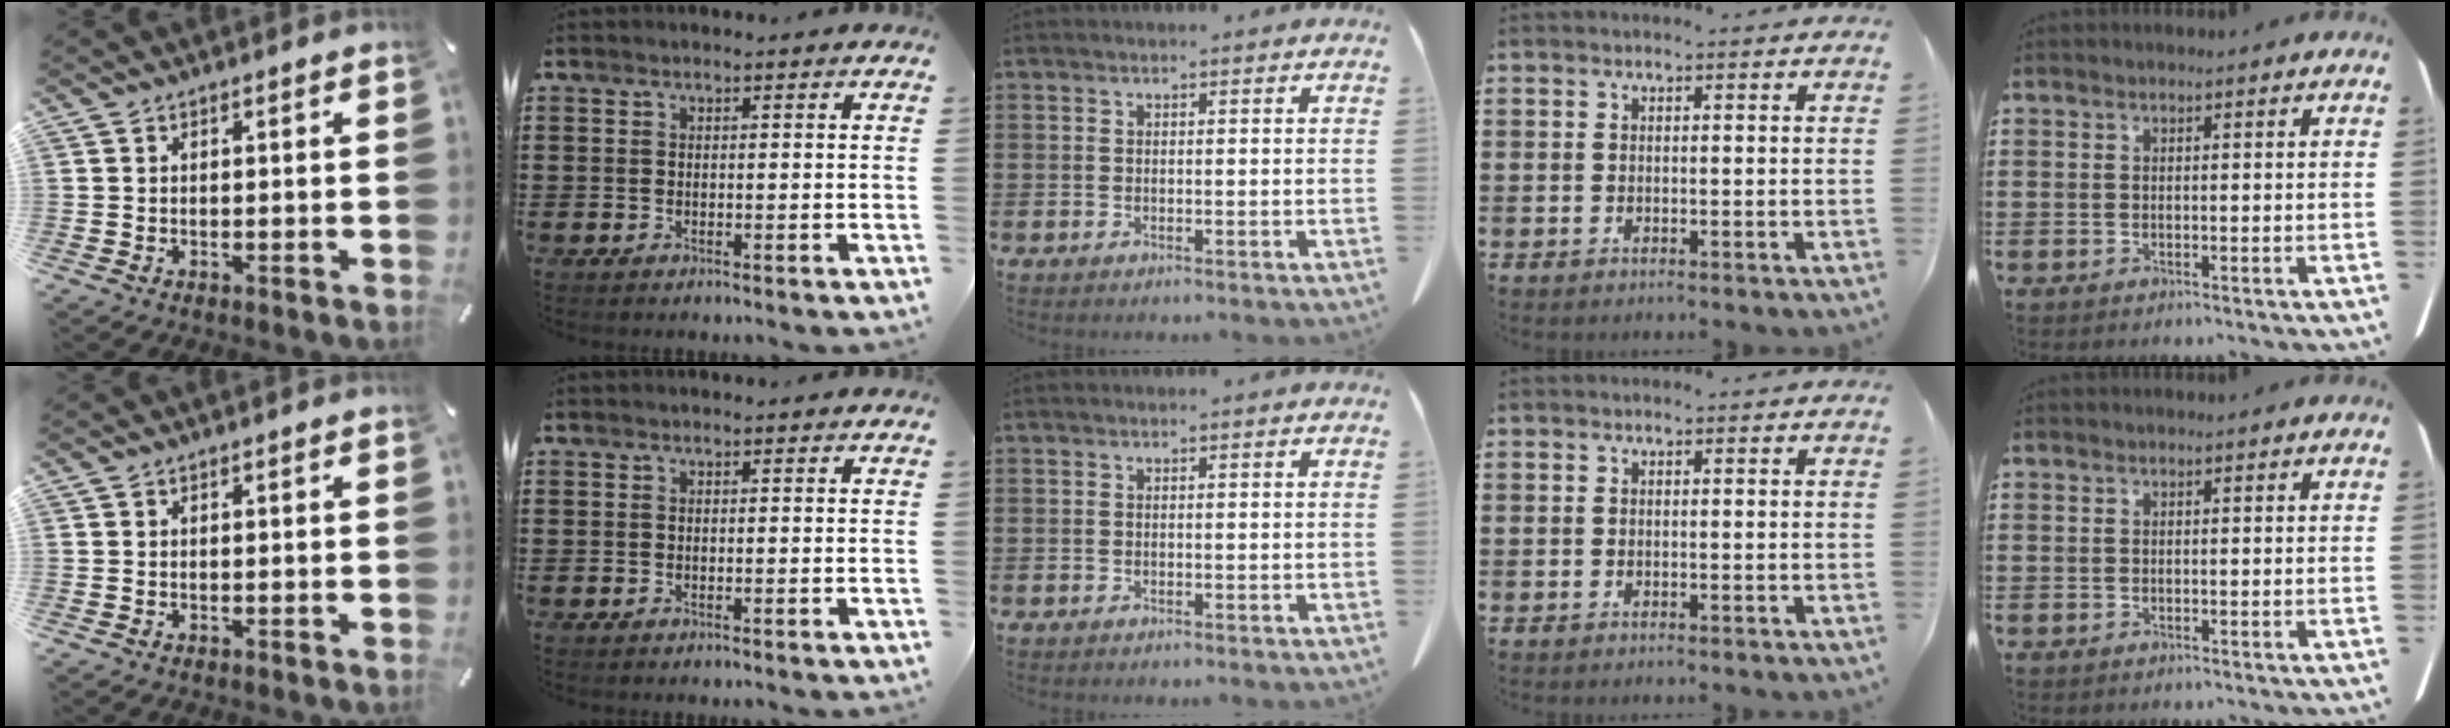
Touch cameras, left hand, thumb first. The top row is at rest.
{}